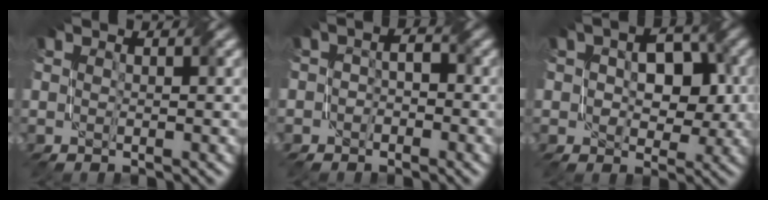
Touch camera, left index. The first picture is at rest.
{"total": 2.2, "force": [-1.4, 1.6, 0.6], "torque": [0.004, 0.004, -0.032]}
{"total": 5.5, "force": [0.2, 3.6, 4.2], "torque": [-0.051, 0.004, 0.002]}